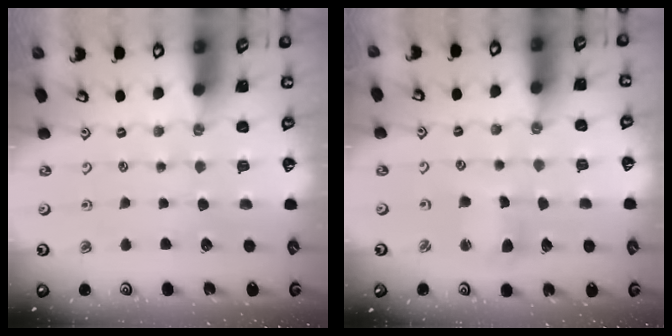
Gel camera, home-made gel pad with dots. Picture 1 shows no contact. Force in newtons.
{"total": 3.8, "press": 3.7, "slide": 0.5}